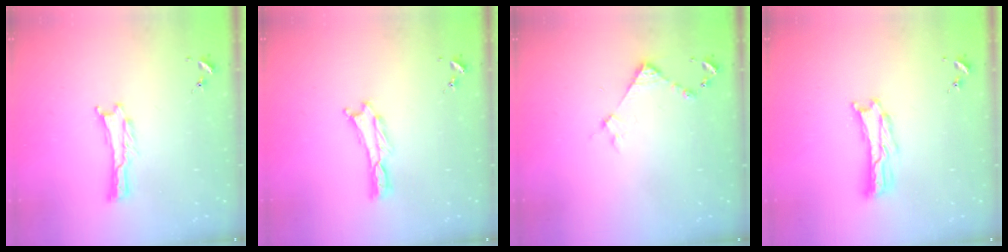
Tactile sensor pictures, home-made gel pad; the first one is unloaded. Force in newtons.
{"total": 0.0}
{"total": 3.5, "press": 3.5, "slide": 0.3}
{"total": 2.8, "press": 2.7, "slide": 0.4}